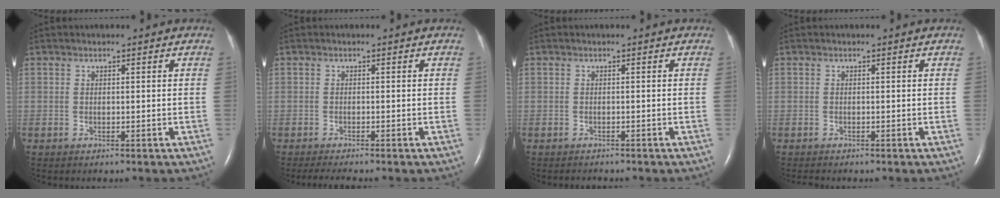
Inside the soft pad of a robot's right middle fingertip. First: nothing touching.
{"total": 3.2, "force": [-2.7, -0.2, 1.7], "torque": [-0.030, -0.009, -0.042]}
{"total": 1.4, "force": [-1.3, 0.4, 0.3], "torque": [-0.011, -0.004, -0.013]}
{"total": 0.6, "force": [-0.6, 0.0, 0.1], "torque": [-0.007, -0.002, -0.009]}